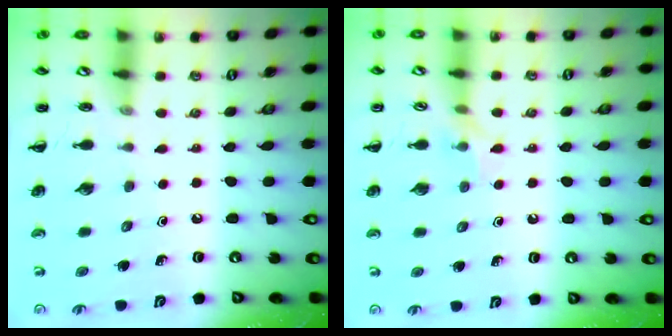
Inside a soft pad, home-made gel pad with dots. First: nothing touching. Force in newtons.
{"total": 4.9, "press": 4.8, "slide": 0.8}